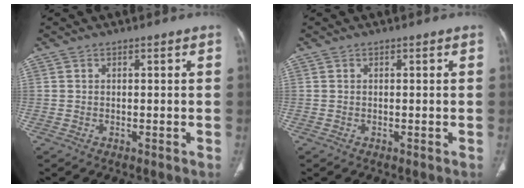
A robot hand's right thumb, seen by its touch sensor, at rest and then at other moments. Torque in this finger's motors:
{"motor_torque": [0.05, 0.00, -0.08, 0.03, 0.03]}